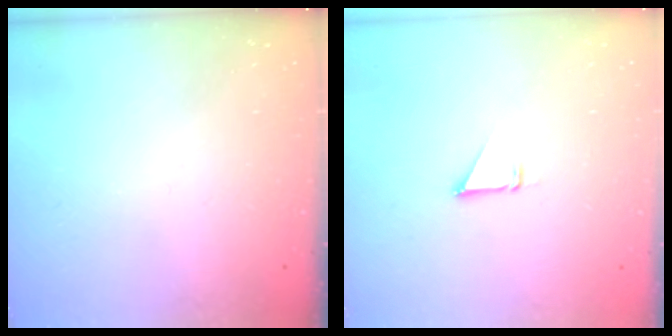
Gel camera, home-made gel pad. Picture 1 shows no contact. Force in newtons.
{"total": 1.5, "press": 1.5, "slide": 0.1}